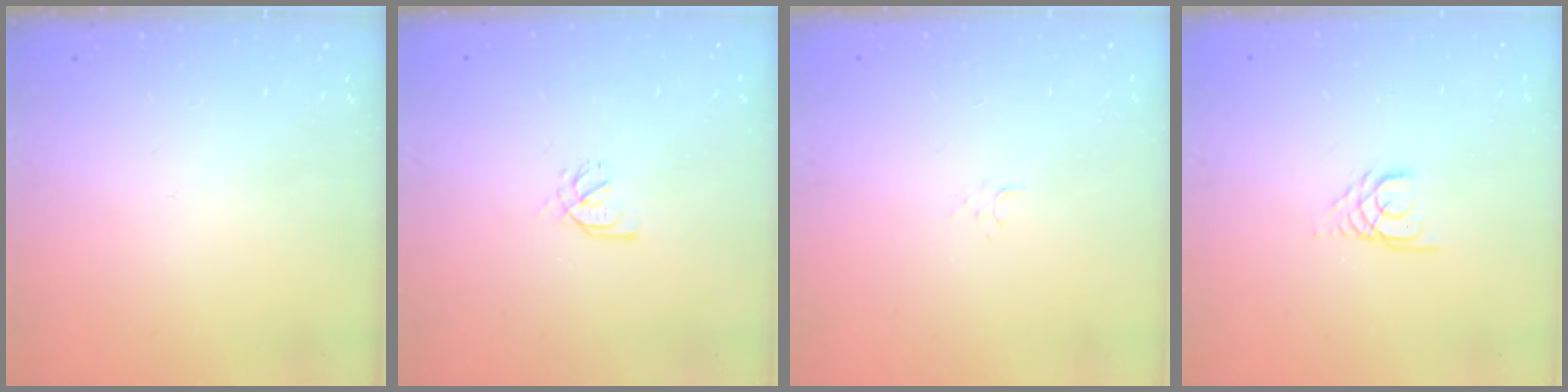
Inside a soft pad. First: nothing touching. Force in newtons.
{"total": 1.7, "press": 1.6, "slide": 0.5}
{"total": 4.1, "press": 4.1, "slide": 0.6}
{"total": 3.0, "press": 2.9, "slide": 0.3}